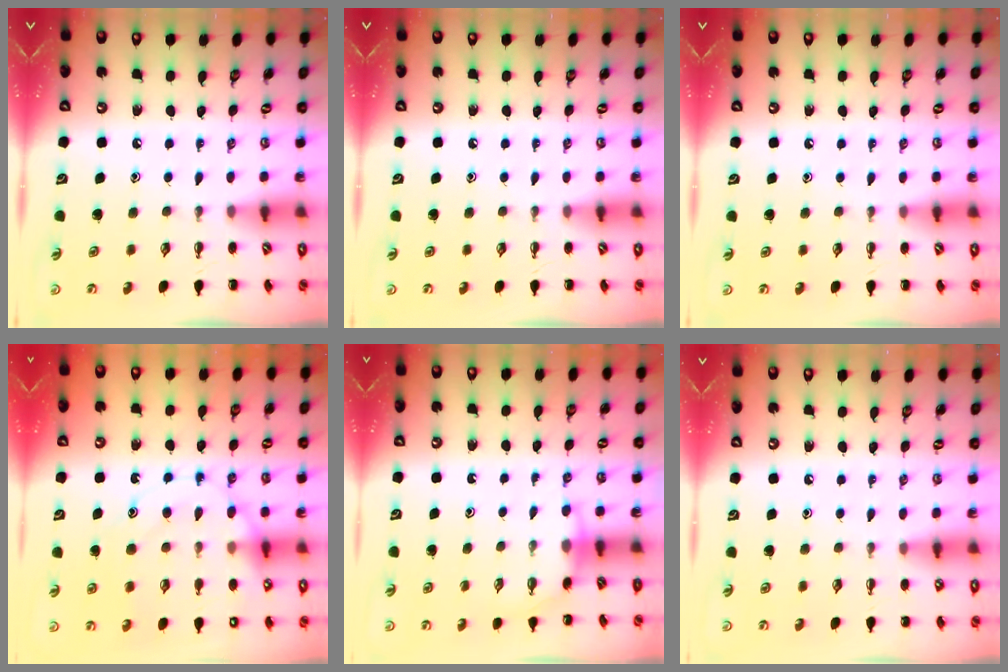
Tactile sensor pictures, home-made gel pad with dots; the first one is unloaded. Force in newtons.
{"total": 0.0}
{"total": 4.0, "press": 3.8, "slide": 1.2}
{"total": 15.7, "press": 15.7, "slide": 1.2}
{"total": 4.2, "press": 4.1, "slide": 0.9}
{"total": 5.0, "press": 4.7, "slide": 1.7}